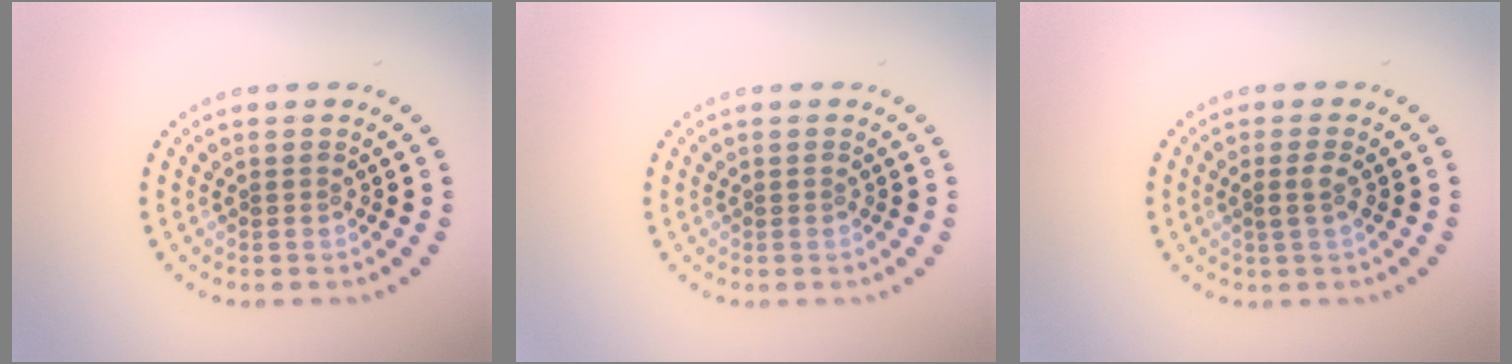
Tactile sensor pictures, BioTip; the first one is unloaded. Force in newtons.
{"total": 0.0}
{"total": 1.3, "press": 1.1, "slide": 0.7}